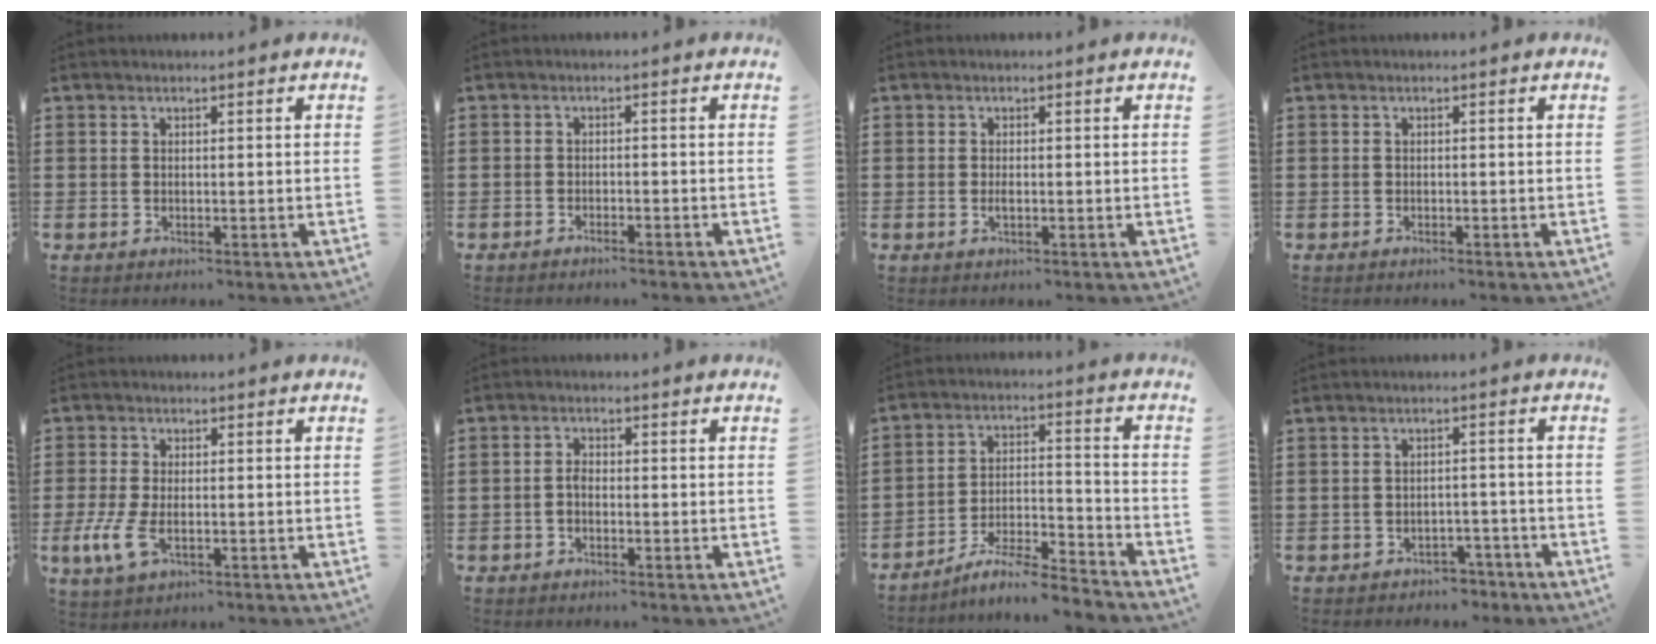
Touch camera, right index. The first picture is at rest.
{"total": 1.3, "force": [-1.3, -0.1, 0.3], "torque": [-0.009, 0.000, -0.026]}
{"total": 0.9, "force": [-0.2, 0.2, 0.9], "torque": [-0.018, -0.007, -0.001]}
{"total": 0.0}
{"total": 5.3, "force": [-1.4, 2.5, 4.4], "torque": [-0.116, -0.016, -0.032]}
{"total": 1.6, "force": [-0.7, 0.7, 1.2], "torque": [-0.033, -0.003, -0.015]}
{"total": 7.0, "force": [-6.4, 0.0, 2.9], "torque": [-0.046, -0.002, -0.122]}
{"total": 2.4, "force": [-2.3, 0.8, 0.3], "torque": [-0.013, 0.001, -0.046]}